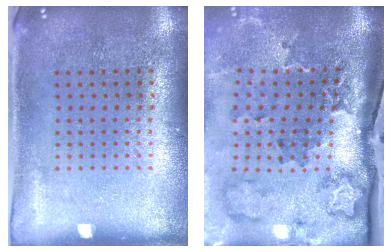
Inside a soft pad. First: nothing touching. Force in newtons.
{"total": 3.2, "press": 2.2, "slide": 2.4}